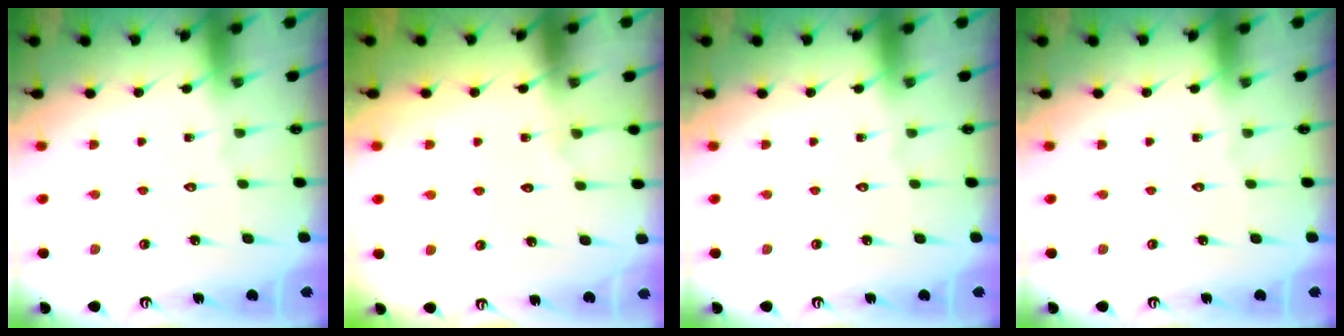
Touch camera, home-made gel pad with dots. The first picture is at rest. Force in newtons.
{"total": 2.9, "press": 2.9, "slide": 0.3}
{"total": 0.0}
{"total": 0.0}